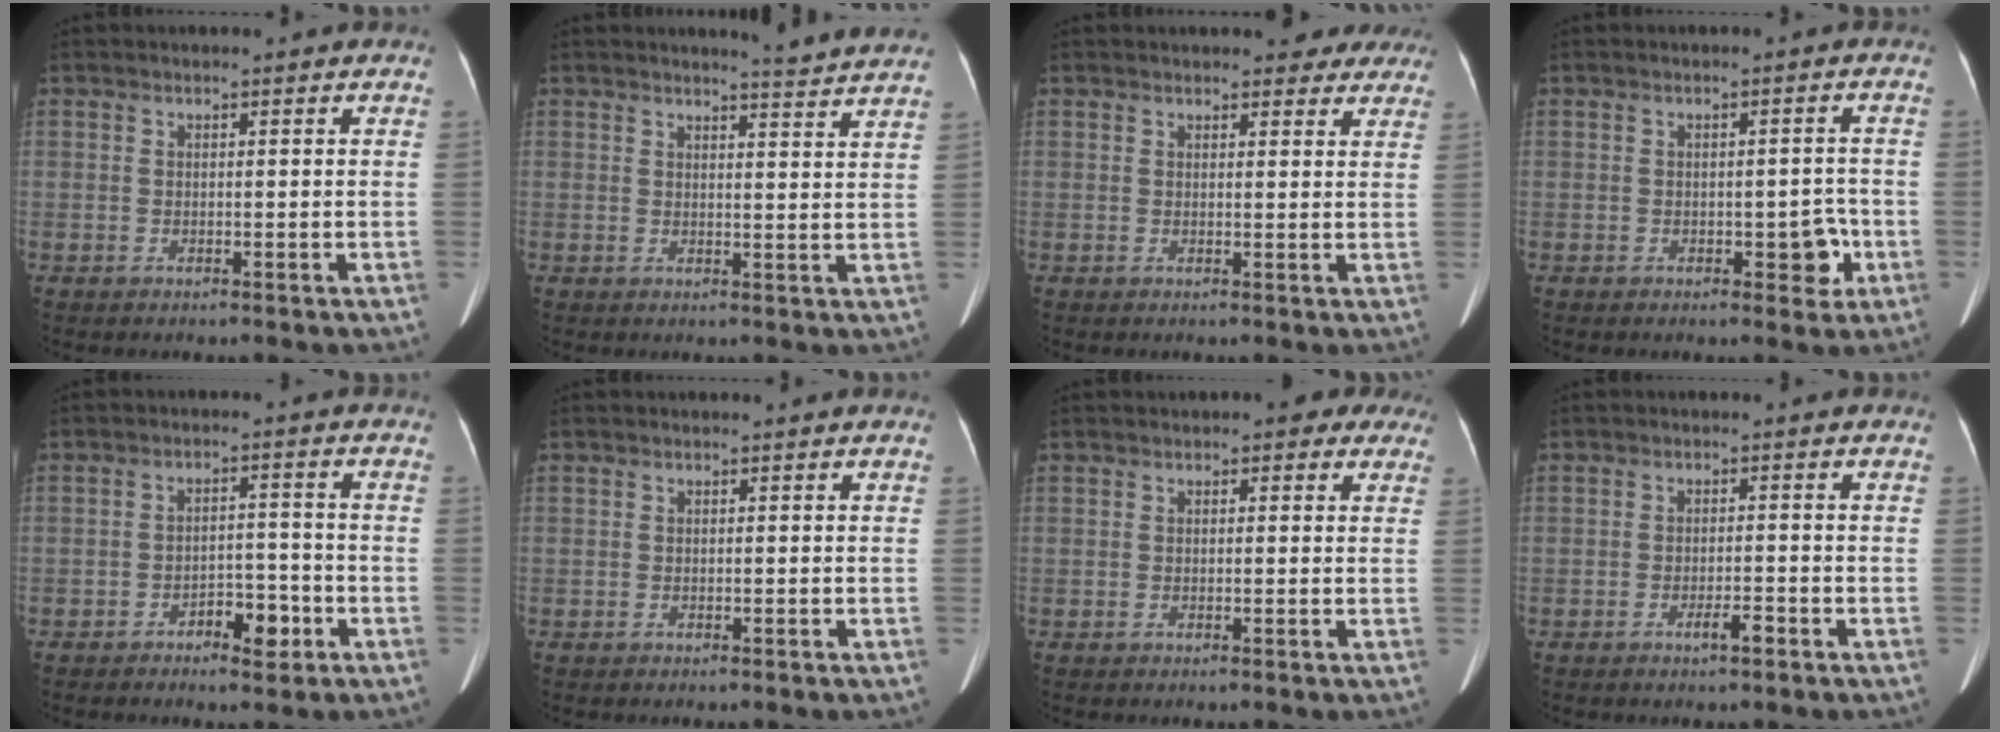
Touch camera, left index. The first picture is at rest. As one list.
[{"total": 5.2, "force": [5.1, -0.9, 0.9], "torque": [-0.022, -0.014, 0.049]}, {"total": 6.0, "force": [5.3, 2.1, 1.7], "torque": [0.000, 0.006, 0.051]}, {"total": 3.8, "force": [-1.4, 1.8, 2.9], "torque": [-0.026, 0.010, -0.014]}, {"total": 4.6, "force": [-2.6, 2.1, 3.1], "torque": [-0.044, 0.011, -0.038]}, {"total": 0.0}, {"total": 3.3, "force": [2.1, 1.8, 1.8], "torque": [-0.009, 0.016, 0.020]}, {"total": 2.2, "force": [-1.4, 0.4, 1.7], "torque": [-0.027, 0.001, -0.022]}]